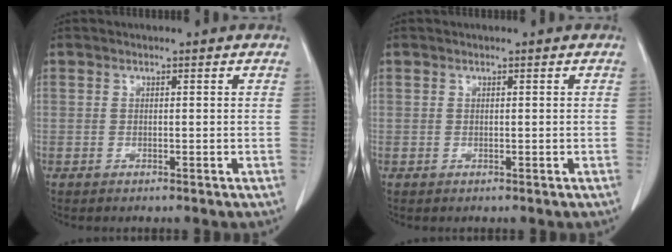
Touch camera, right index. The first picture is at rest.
{"total": 0.0}